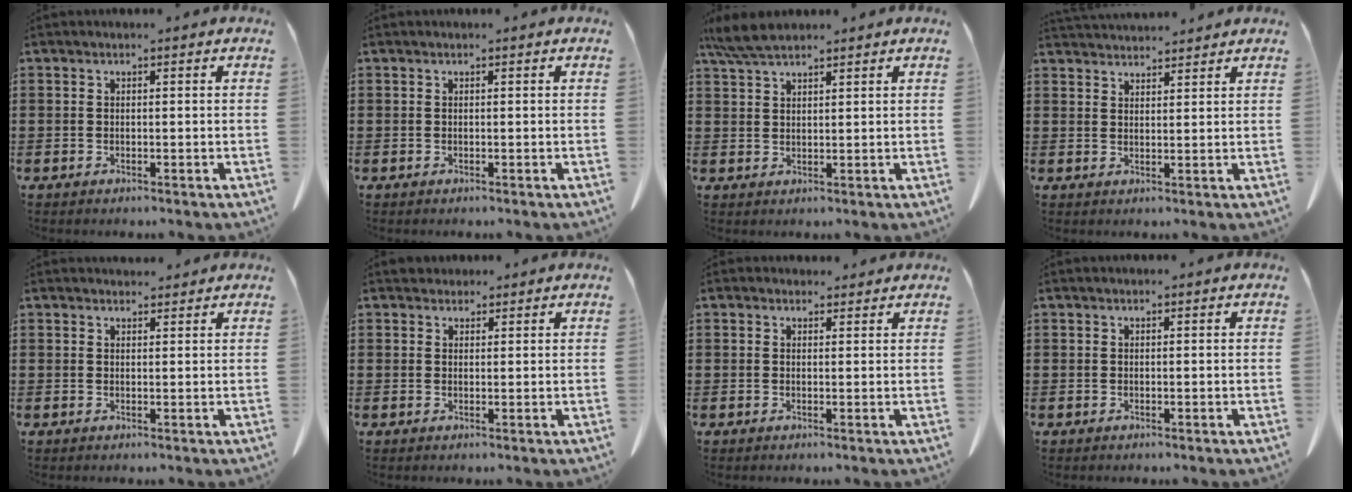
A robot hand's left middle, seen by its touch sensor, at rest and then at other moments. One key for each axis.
{"total": 0.0}
{"total": 4.9, "fx": 3.9, "fy": 1.0, "fz": 2.8, "tx": -0.064, "ty": -0.002, "tz": 0.074}
{"total": 3.0, "fx": 3.0, "fy": 0.2, "fz": 0.1, "tx": -0.009, "ty": -0.007, "tz": 0.058}
{"total": 1.8, "fx": 1.7, "fy": 0.5, "fz": 0.1, "tx": 0.002, "ty": -0.001, "tz": 0.031}
{"total": 1.8, "fx": 1.6, "fy": 0.9, "fz": 0.0, "tx": 0.002, "ty": 0.001, "tz": 0.030}
{"total": 1.5, "fx": 1.3, "fy": 0.6, "fz": 0.1, "tx": 0.003, "ty": 0.001, "tz": 0.024}
{"total": 0.0}